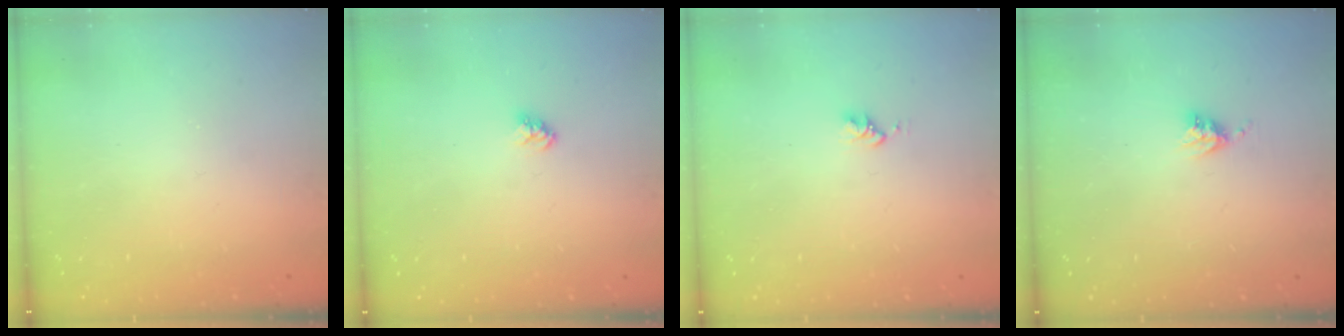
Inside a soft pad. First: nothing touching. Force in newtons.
{"total": 3.2, "press": 3.1, "slide": 0.3}
{"total": 2.6, "press": 2.6, "slide": 0.4}
{"total": 5.2, "press": 5.2, "slide": 0.6}